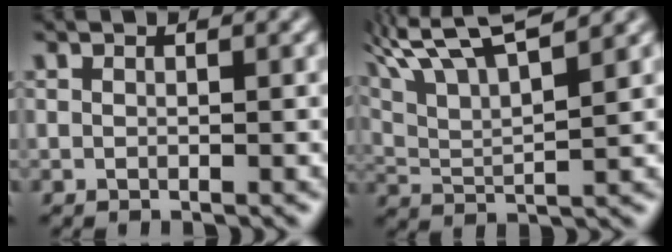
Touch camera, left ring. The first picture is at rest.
{"total": 8.7, "force": [6.4, 2.0, 5.6], "torque": [-0.127, 0.032, 0.101]}